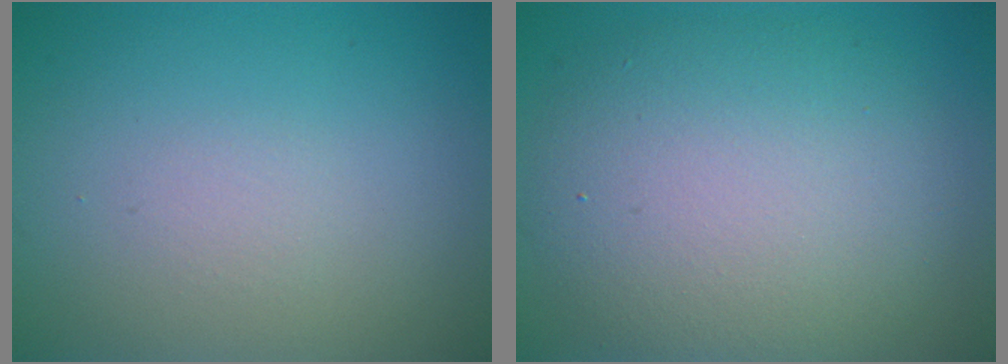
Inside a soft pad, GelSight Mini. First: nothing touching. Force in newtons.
{"total": 8.7, "press": 8.7, "slide": 0.6}